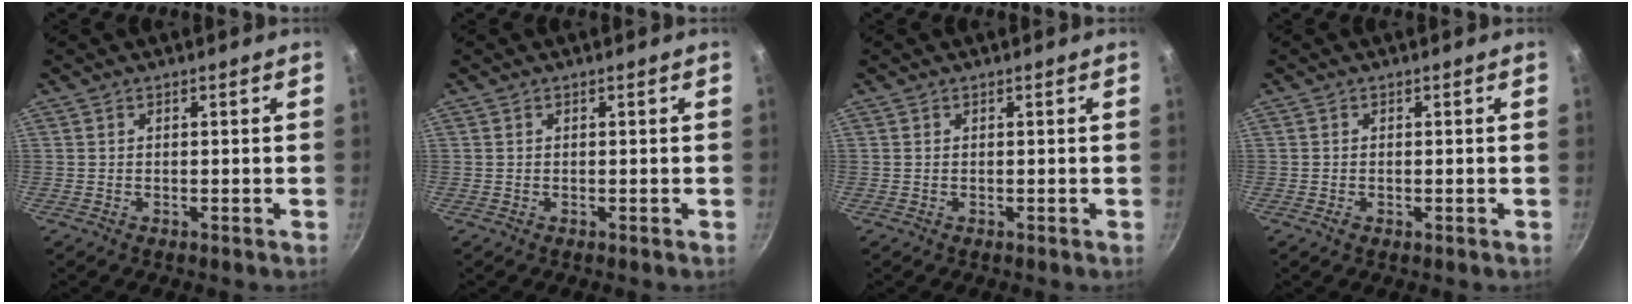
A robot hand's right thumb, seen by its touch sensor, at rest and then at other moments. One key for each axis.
{"total": 0.0}
{"total": 0.0}
{"total": 0.8, "fx": -0.3, "fy": 0.5, "fz": 0.6, "tx": -0.009, "ty": 0.000, "tz": -0.005}